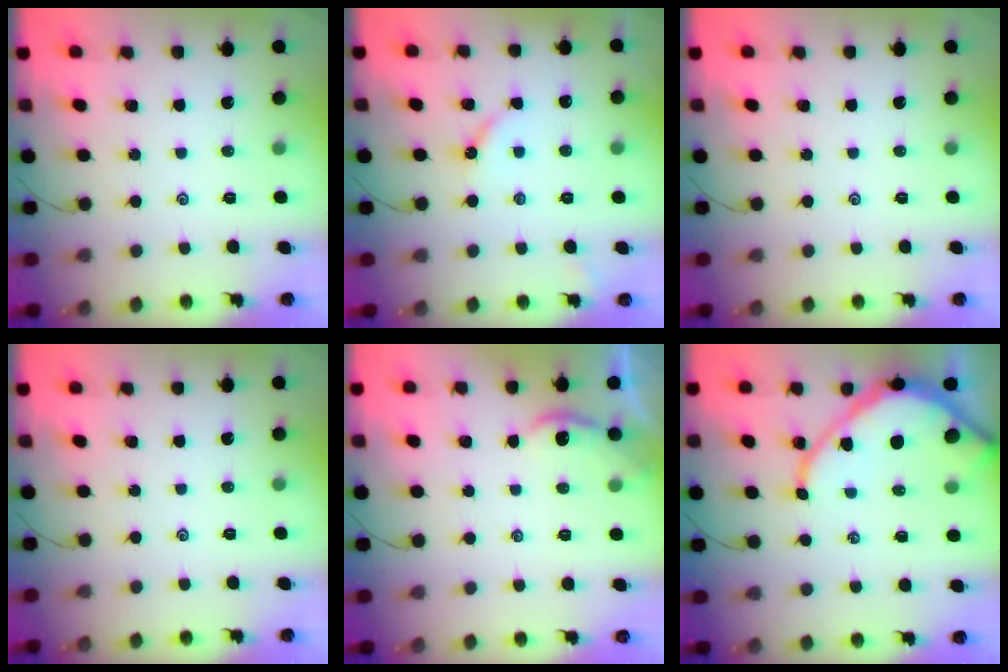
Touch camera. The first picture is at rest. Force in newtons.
{"total": 4.6, "press": 4.6, "slide": 0.4}
{"total": 0.0}
{"total": 0.0}
{"total": 2.3, "press": 2.3, "slide": 0.2}
{"total": 11.3, "press": 11.2, "slide": 1.1}